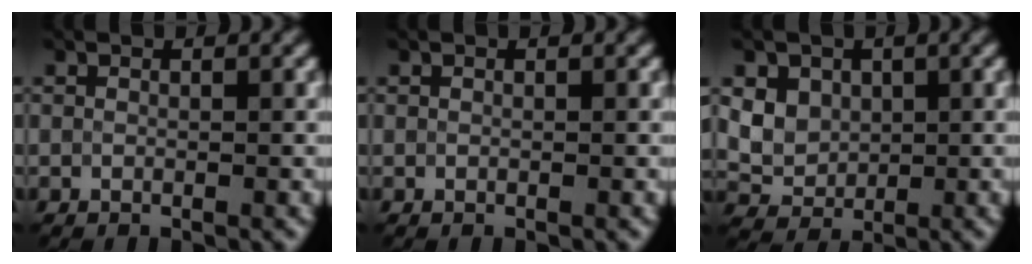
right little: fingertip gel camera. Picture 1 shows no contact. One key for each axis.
{"total": 0.0}
{"total": 4.0, "fx": 1.4, "fy": 3.3, "fz": 1.7, "tx": -0.042, "ty": -0.003, "tz": 0.041}